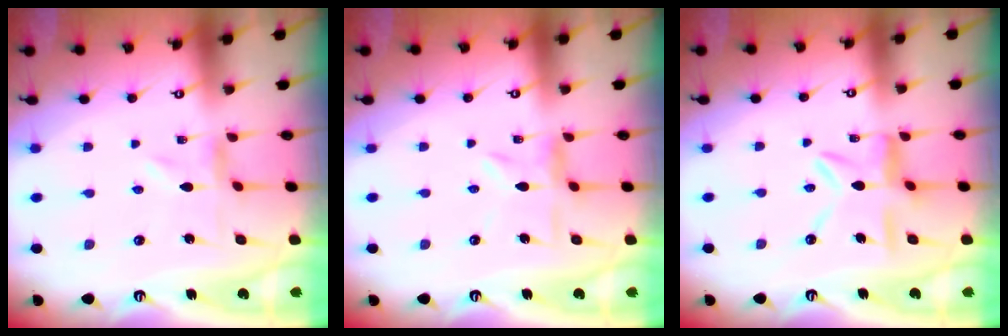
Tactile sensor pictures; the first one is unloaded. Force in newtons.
{"total": 4.3, "press": 4.3, "slide": 0.4}
{"total": 11.0, "press": 10.9, "slide": 1.0}